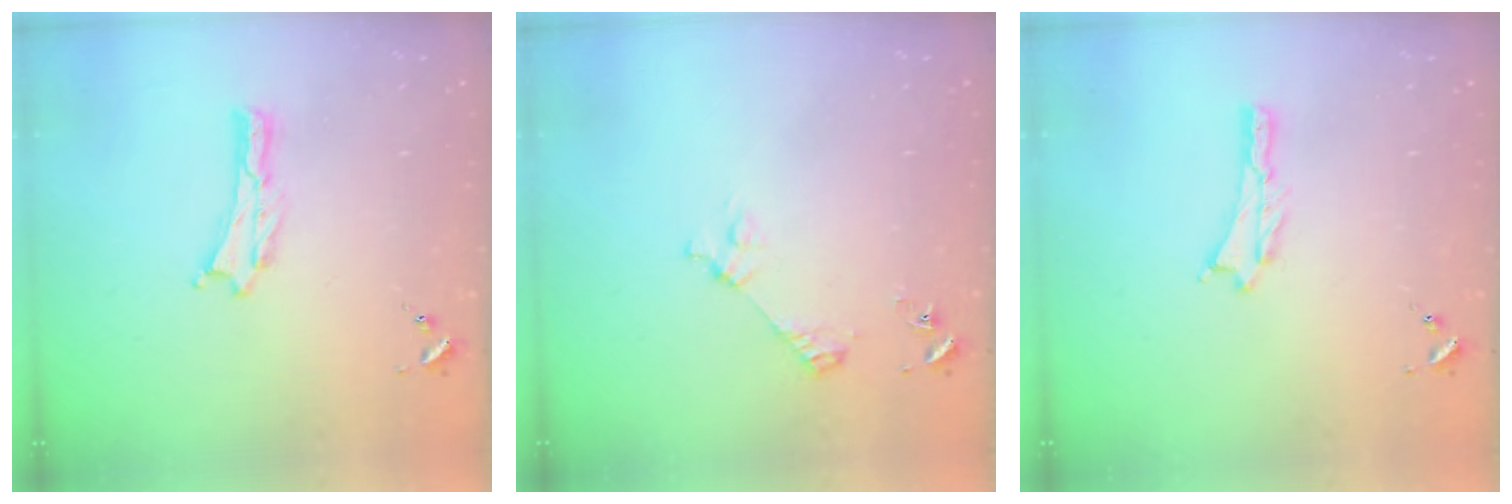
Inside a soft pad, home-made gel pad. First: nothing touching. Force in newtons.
{"total": 3.3, "press": 3.3, "slide": 0.3}
{"total": 0.5, "press": 0.5, "slide": 0.2}